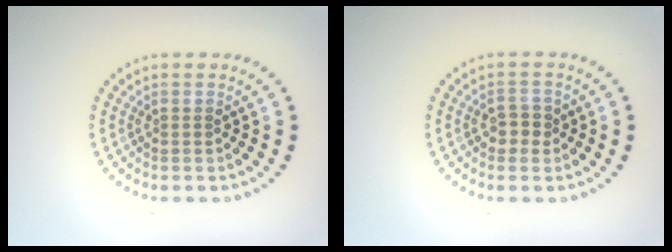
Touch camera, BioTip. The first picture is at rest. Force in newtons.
{"total": 1.9, "press": 1.8, "slide": 0.5}